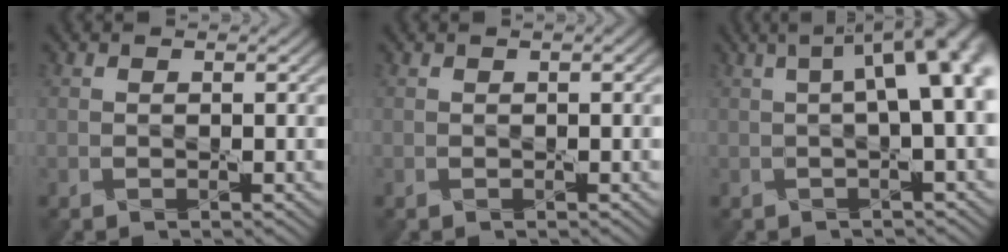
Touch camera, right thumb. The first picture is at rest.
{"total": 1.0, "force": [0.5, 0.2, 0.9], "torque": [-0.018, 0.002, 0.002]}
{"total": 10.2, "force": [1.5, 3.3, 9.6], "torque": [-0.094, 0.036, 0.007]}